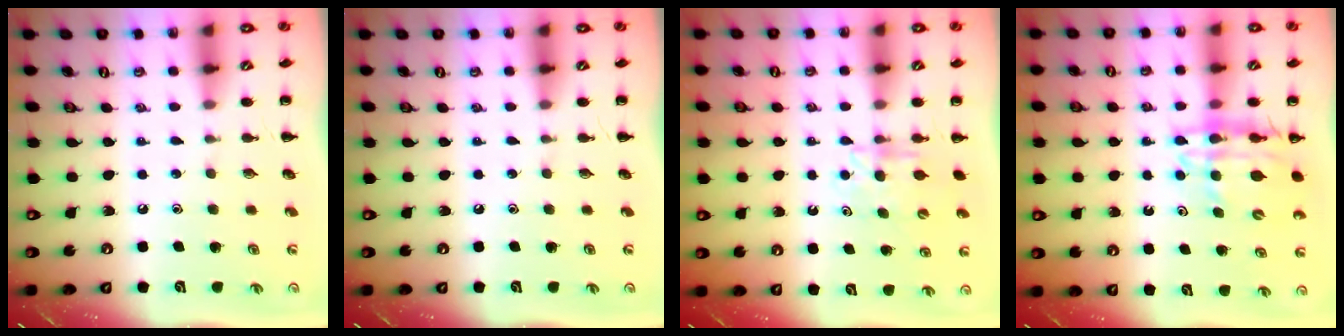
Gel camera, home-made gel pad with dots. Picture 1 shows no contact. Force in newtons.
{"total": 0.0}
{"total": 6.1, "press": 6.1, "slide": 0.7}
{"total": 13.4, "press": 12.9, "slide": 3.5}